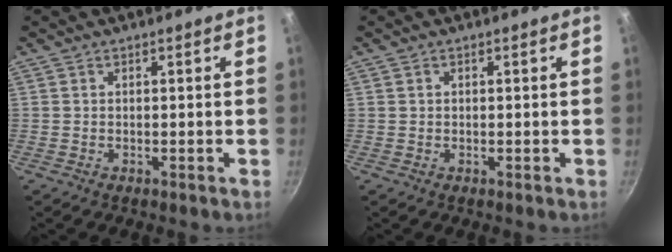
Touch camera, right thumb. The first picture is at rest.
{"total": 0.5, "force": [0.2, 0.4, 0.2], "torque": [-0.003, 0.003, 0.004]}